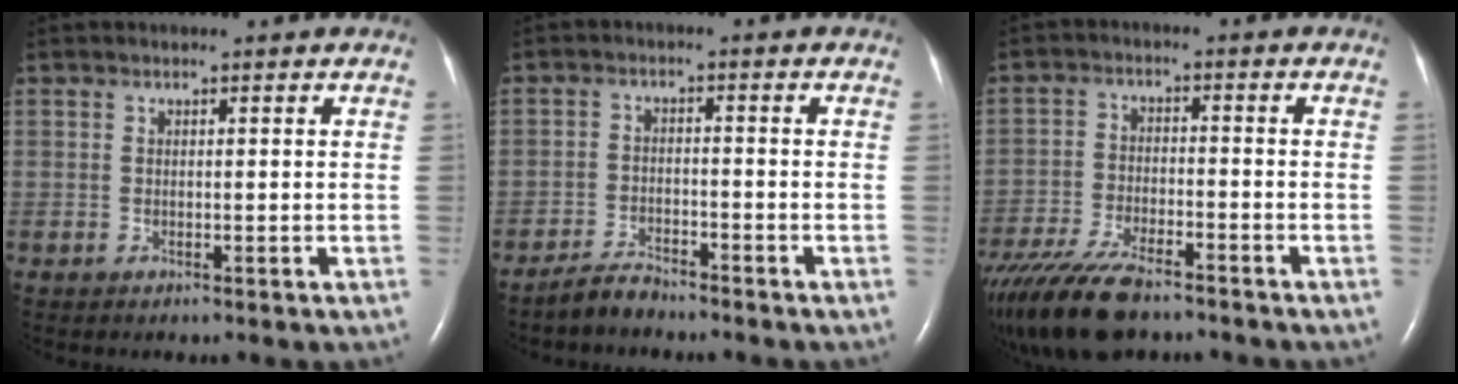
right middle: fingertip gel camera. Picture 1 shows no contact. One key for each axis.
{"total": 3.2, "fx": -3.1, "fy": 0.5, "fz": 0.6, "tx": -0.018, "ty": -0.008, "tz": -0.058}
{"total": 14.0, "fx": -11.1, "fy": 3.6, "fz": 7.8, "tx": -0.159, "ty": -0.033, "tz": -0.190}